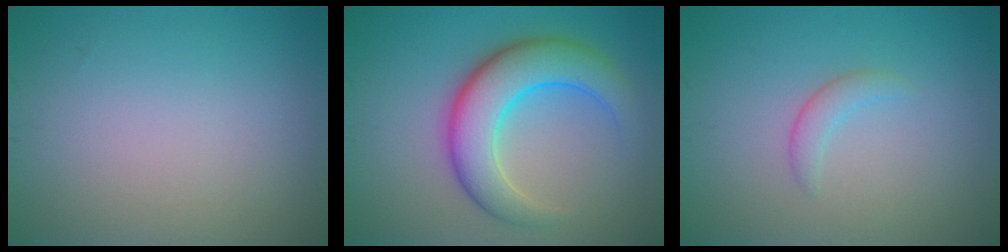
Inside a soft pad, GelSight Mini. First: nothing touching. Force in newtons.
{"total": 7.2, "press": 7.2, "slide": 0.3}
{"total": 1.4, "press": 1.4, "slide": 0.2}